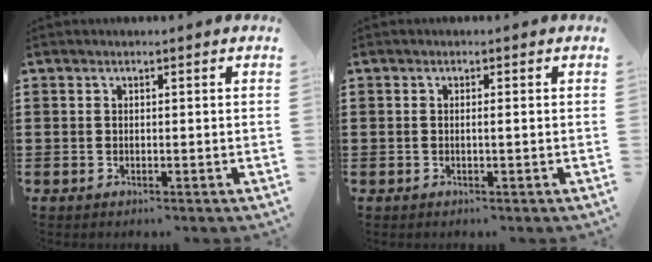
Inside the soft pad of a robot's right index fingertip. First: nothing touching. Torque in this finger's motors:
{"motor_torque": [-0.24, 0.14, 0.06, -0.01]}